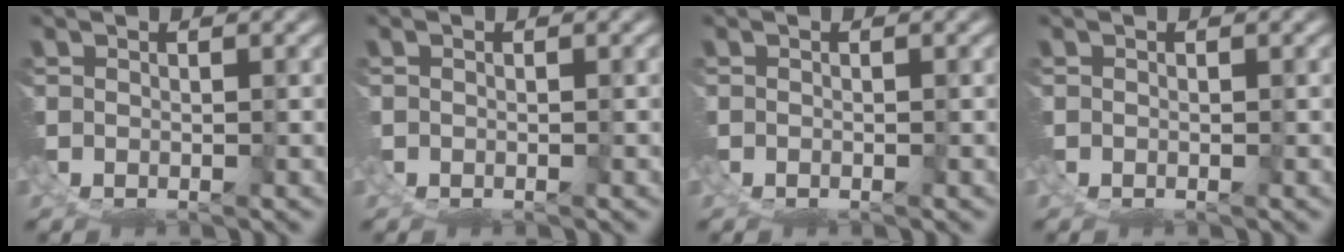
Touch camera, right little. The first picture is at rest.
{"total": 0.0}
{"total": 0.0}
{"total": 0.0}